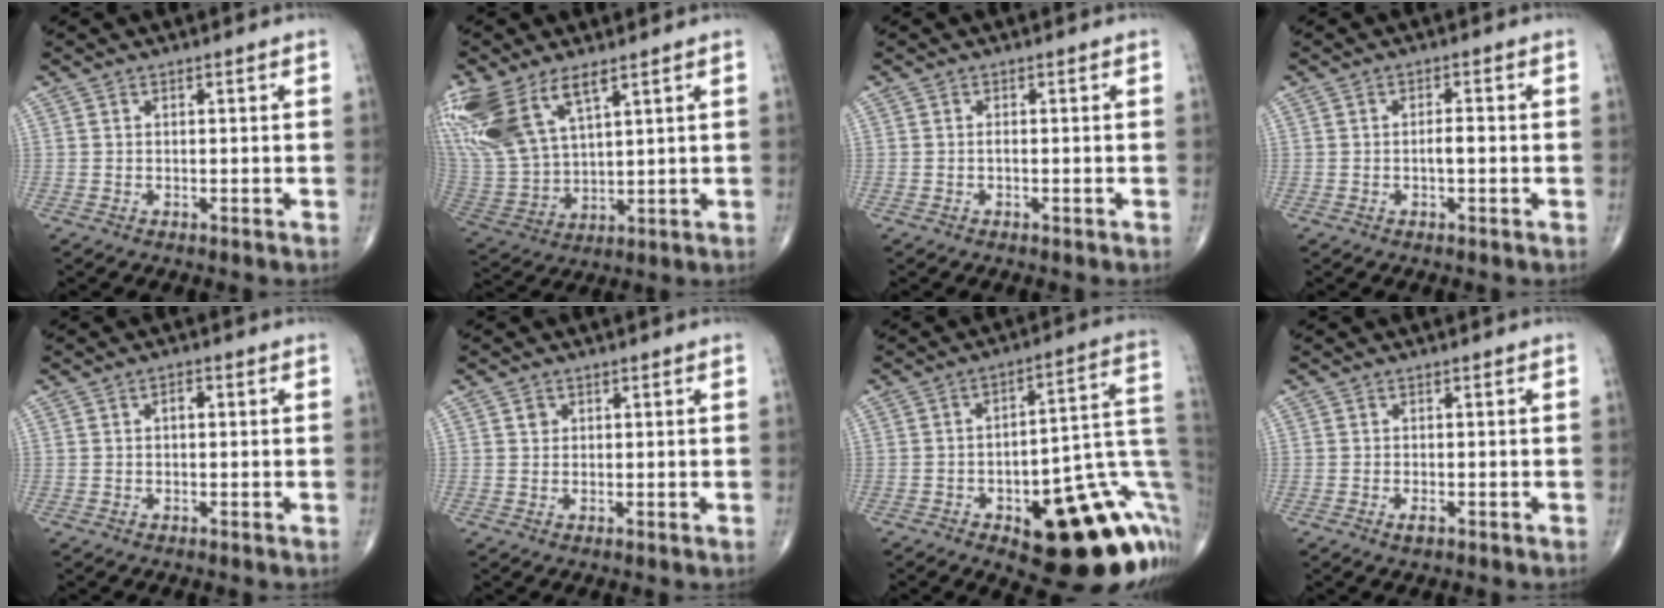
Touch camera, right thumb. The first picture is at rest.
{"total": 18.3, "force": [10.1, 8.4, 12.8], "torque": [-0.296, -0.024, 0.213]}
{"total": 0.6, "force": [-0.3, 0.1, 0.5], "torque": [-0.009, -0.001, -0.005]}
{"total": 2.1, "force": [-0.4, 0.7, 1.9], "torque": [-0.030, 0.005, -0.009]}
{"total": 1.6, "force": [0.2, 0.9, 1.3], "torque": [-0.020, 0.005, 0.002]}
{"total": 1.3, "force": [0.5, 1.1, 0.4], "torque": [0.001, -0.001, 0.006]}
{"total": 25.5, "force": [-8.0, 9.9, 22.1], "torque": [-0.210, 0.050, -0.091]}
{"total": 1.3, "force": [-0.7, 0.5, 1.0], "torque": [-0.017, -0.001, -0.013]}